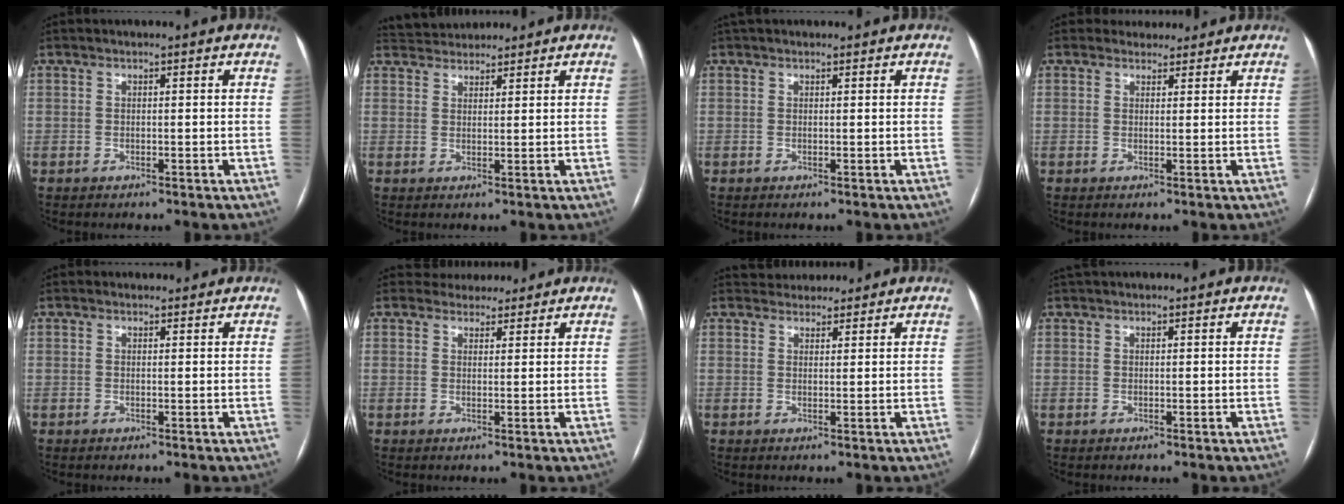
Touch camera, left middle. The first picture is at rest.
{"total": 4.9, "force": [4.6, 1.4, 0.5], "torque": [-0.010, 0.033, 0.081]}
{"total": 1.9, "force": [1.7, 0.7, 0.6], "torque": [-0.011, 0.032, 0.027]}
{"total": 3.2, "force": [2.8, 1.5, -0.2], "torque": [0.009, 0.010, 0.034]}
{"total": 1.4, "force": [1.3, 0.6, -0.1], "torque": [-0.003, 0.008, 0.015]}
{"total": 4.4, "force": [4.0, 1.8, 0.0], "torque": [0.006, 0.011, 0.053]}
{"total": 4.3, "force": [3.9, 1.6, 0.2], "torque": [0.001, 0.020, 0.058]}
{"total": 2.0, "force": [1.9, 0.4, 0.7], "torque": [-0.012, 0.034, 0.034]}